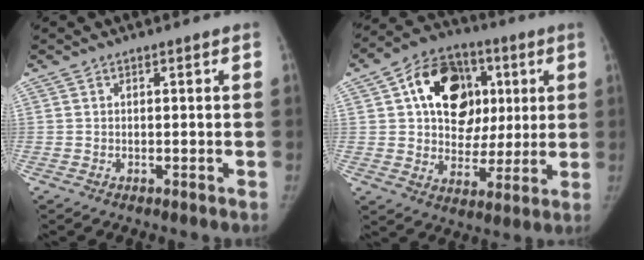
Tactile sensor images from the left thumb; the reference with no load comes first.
{"total": 18.6, "force": [4.8, 13.8, 11.5], "torque": [-0.136, 0.006, 0.077]}